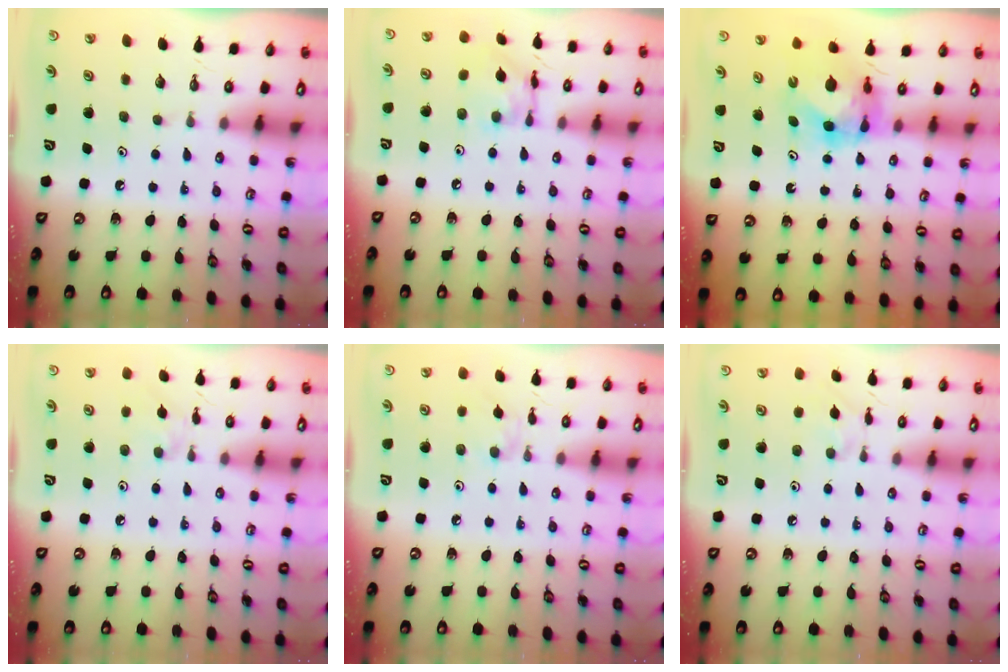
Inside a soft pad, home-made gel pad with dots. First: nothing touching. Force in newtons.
{"total": 9.7, "press": 9.6, "slide": 0.7}
{"total": 7.2, "press": 7.2, "slide": 0.7}
{"total": 1.6, "press": 1.5, "slide": 0.4}
{"total": 1.7, "press": 1.6, "slide": 0.4}
{"total": 1.6, "press": 1.5, "slide": 0.4}